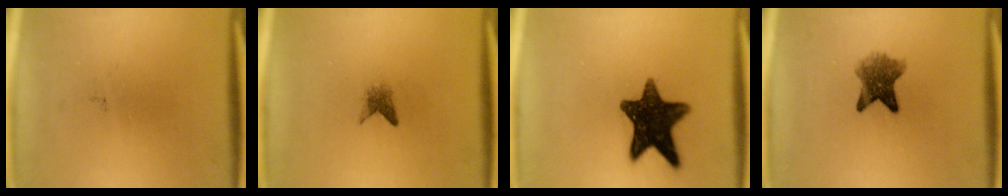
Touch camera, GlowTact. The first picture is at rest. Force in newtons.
{"total": 1.5}
{"total": 13.6}
{"total": 6.0}